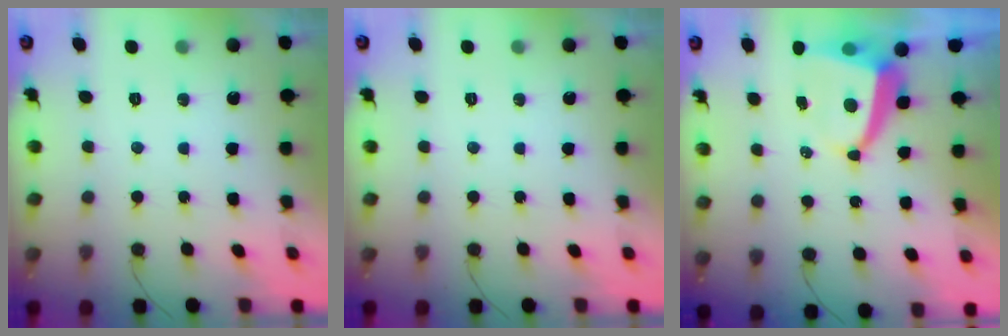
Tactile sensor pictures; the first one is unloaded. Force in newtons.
{"total": 0.0}
{"total": 5.3, "press": 5.3, "slide": 0.5}